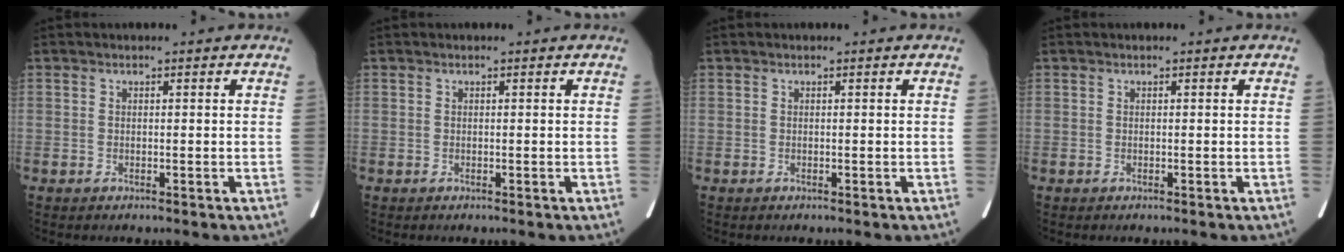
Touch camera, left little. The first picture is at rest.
{"total": 0.0}
{"total": 0.0}
{"total": 0.0}